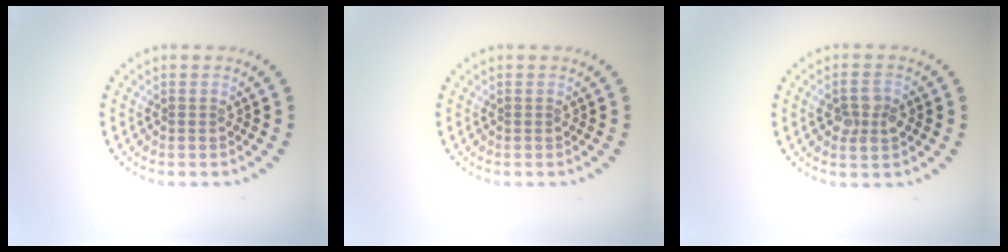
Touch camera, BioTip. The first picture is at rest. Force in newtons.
{"total": 0.0}
{"total": 2.5, "press": 2.5, "slide": 0.5}